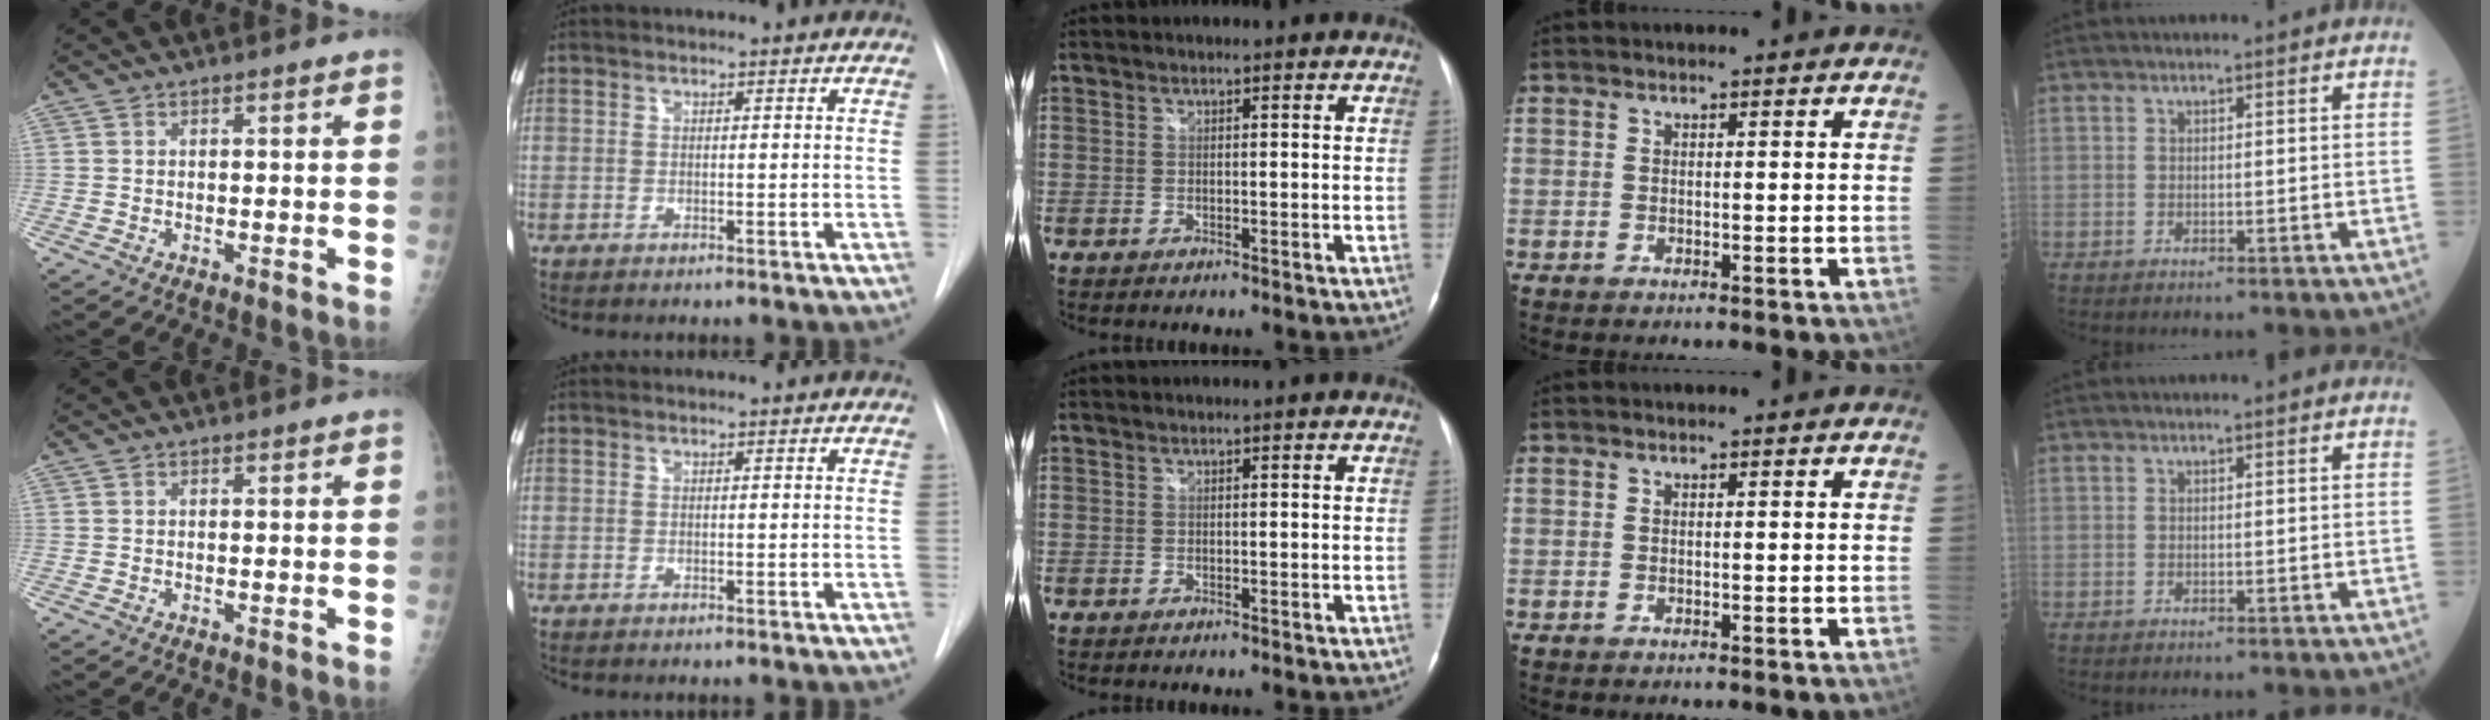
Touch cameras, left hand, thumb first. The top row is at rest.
{}